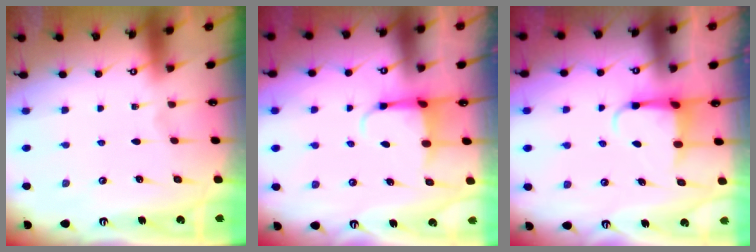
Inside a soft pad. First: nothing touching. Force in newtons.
{"total": 4.0, "press": 3.9, "slide": 1.1}
{"total": 3.9, "press": 3.9, "slide": 0.4}